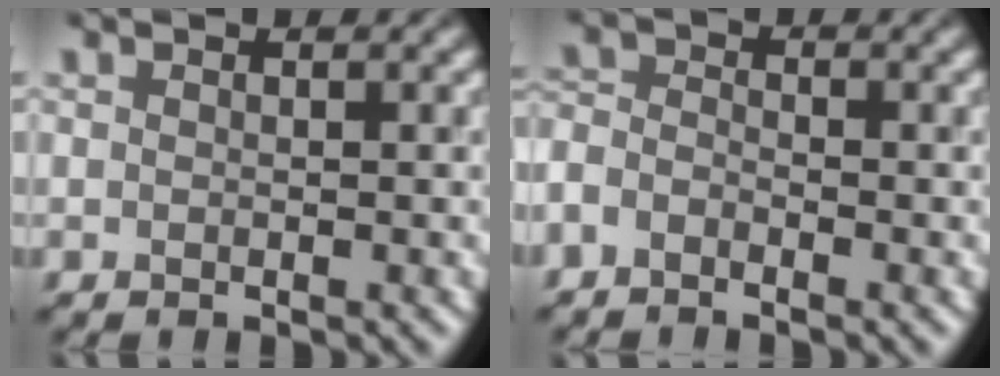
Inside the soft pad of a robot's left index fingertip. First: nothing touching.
{"total": 2.1, "force": [-1.5, 1.0, 1.0], "torque": [-0.023, 0.001, -0.041]}